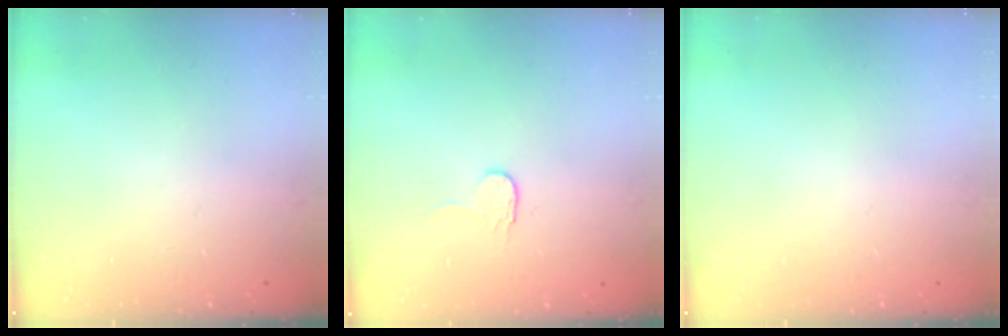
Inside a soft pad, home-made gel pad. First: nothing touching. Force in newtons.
{"total": 3.2, "press": 3.2, "slide": 0.3}
{"total": 0.0}